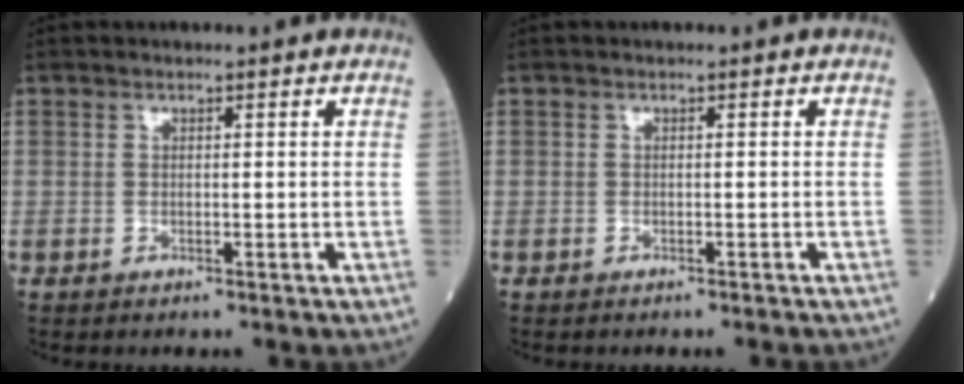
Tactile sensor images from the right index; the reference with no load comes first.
{"total": 1.2, "force": [-1.1, -0.2, 0.4], "torque": [-0.005, 0.001, -0.015]}